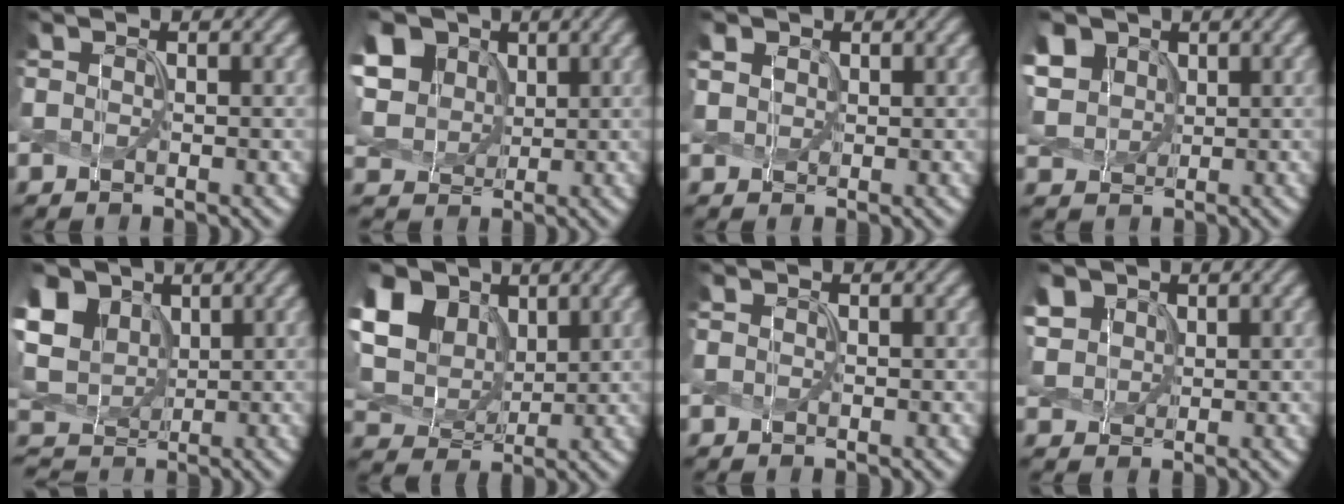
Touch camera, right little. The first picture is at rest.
{"total": 11.0, "force": [4.2, 8.7, 5.4], "torque": [-0.143, 0.026, 0.072]}
{"total": 1.7, "force": [1.0, 1.2, 0.5], "torque": [-0.018, 0.001, 0.022]}
{"total": 7.6, "force": [2.9, 6.0, 3.8], "torque": [-0.111, 0.021, 0.050]}
{"total": 8.5, "force": [2.5, 6.7, 4.5], "torque": [-0.129, 0.027, 0.035]}
{"total": 12.1, "force": [4.9, 9.0, 6.5], "torque": [-0.157, 0.030, 0.088]}
{"total": 0.0}
{"total": 4.8, "force": [2.3, 3.6, 2.2], "torque": [-0.087, 0.016, 0.050]}